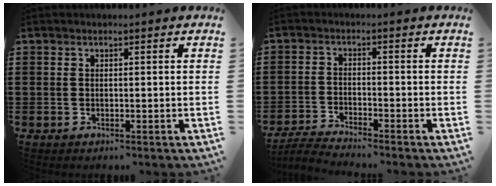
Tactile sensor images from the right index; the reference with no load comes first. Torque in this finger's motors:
{"motor_torque": [-0.24, -0.40, -0.61, -0.21]}